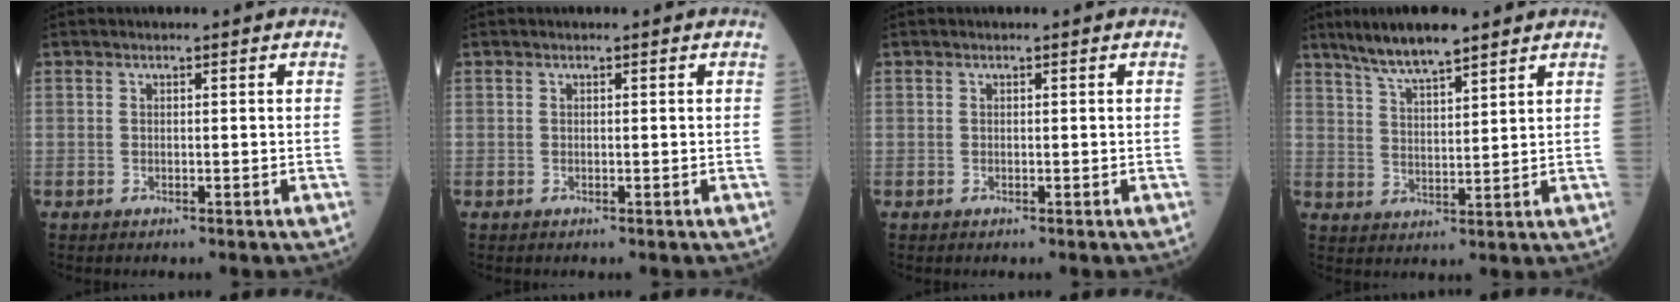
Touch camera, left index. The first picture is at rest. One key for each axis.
{"total": 0.0}
{"total": 0.0}
{"total": 8.0, "fx": 6.5, "fy": 1.1, "fz": 4.6, "tx": -0.095, "ty": 0.014, "tz": 0.122}